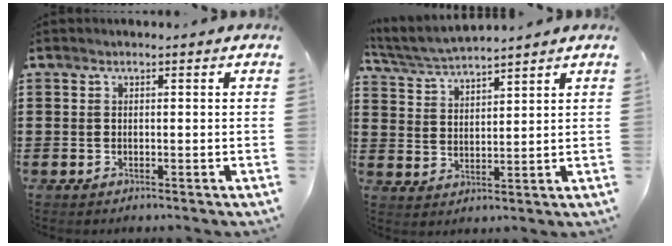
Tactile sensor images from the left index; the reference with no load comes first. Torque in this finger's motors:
{"motor_torque": [0.15, 0.19, 0.04, 0.07]}